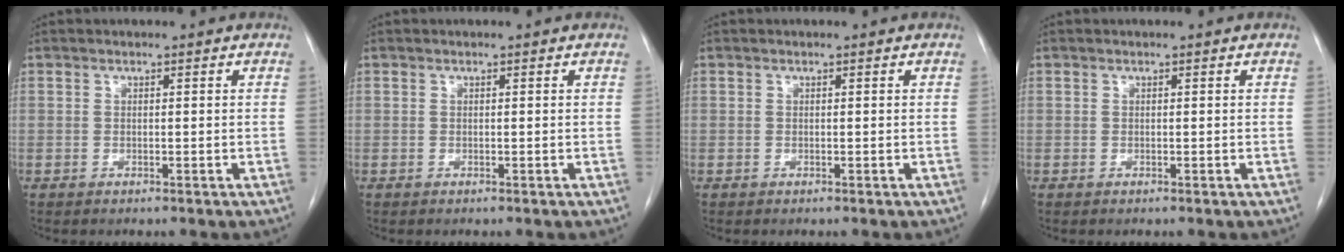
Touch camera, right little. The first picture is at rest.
{"total": 0.0}
{"total": 0.0}
{"total": 0.0}